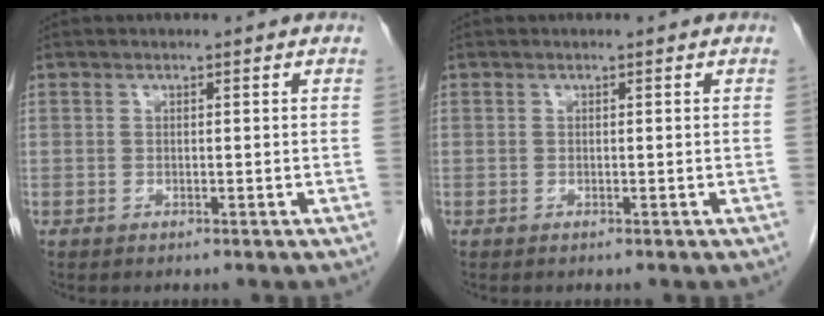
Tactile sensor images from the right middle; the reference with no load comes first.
{"total": 0.0}